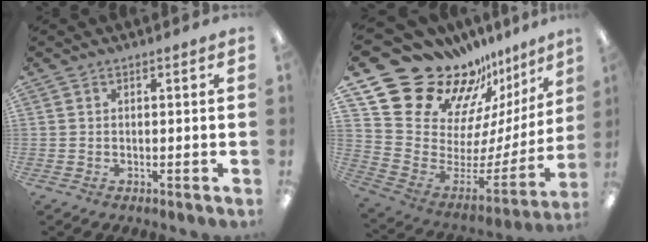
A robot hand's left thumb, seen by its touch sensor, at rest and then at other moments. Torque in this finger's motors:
{"motor_torque": [2.48, 2.48, 1.37, -1.40, 0.28]}